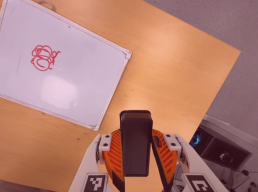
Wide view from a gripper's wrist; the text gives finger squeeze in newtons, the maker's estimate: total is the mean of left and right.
{"total": 6.1, "left": 5.0, "right": 7.2}